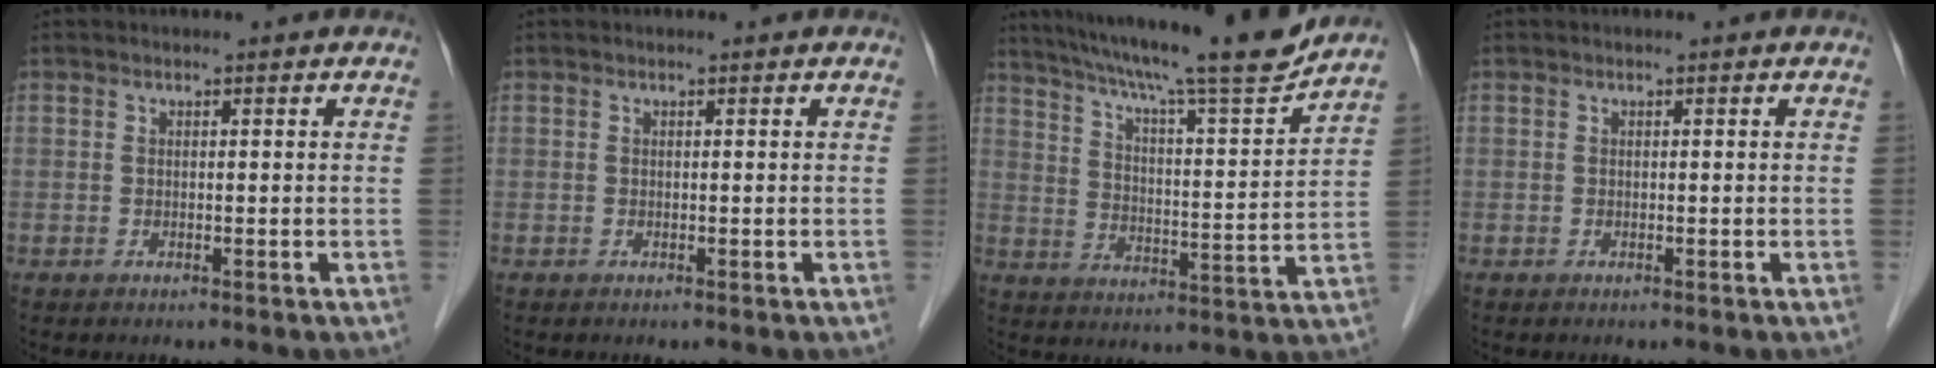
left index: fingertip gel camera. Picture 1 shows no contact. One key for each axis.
{"total": 0.0}
{"total": 19.2, "fx": 16.7, "fy": -0.3, "fz": 9.4, "tx": -0.160, "ty": -0.013, "tz": 0.246}
{"total": 0.0}